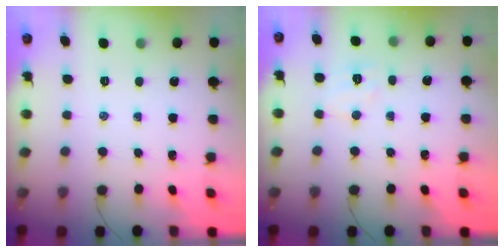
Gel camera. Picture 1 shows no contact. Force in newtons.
{"total": 5.1, "press": 5.0, "slide": 1.0}